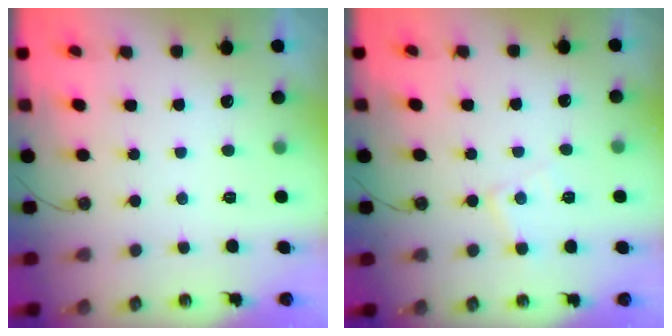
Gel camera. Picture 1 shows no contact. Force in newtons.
{"total": 6.6, "press": 6.6, "slide": 0.4}